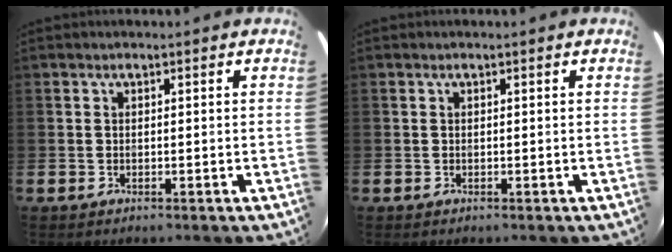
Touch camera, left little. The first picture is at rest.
{"total": 0.0}